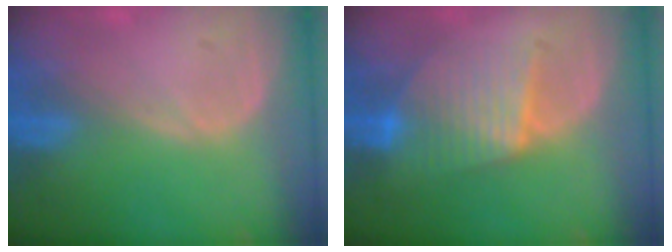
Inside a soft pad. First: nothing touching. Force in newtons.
{"total": 7.1, "press": 7.1, "slide": 0.1}